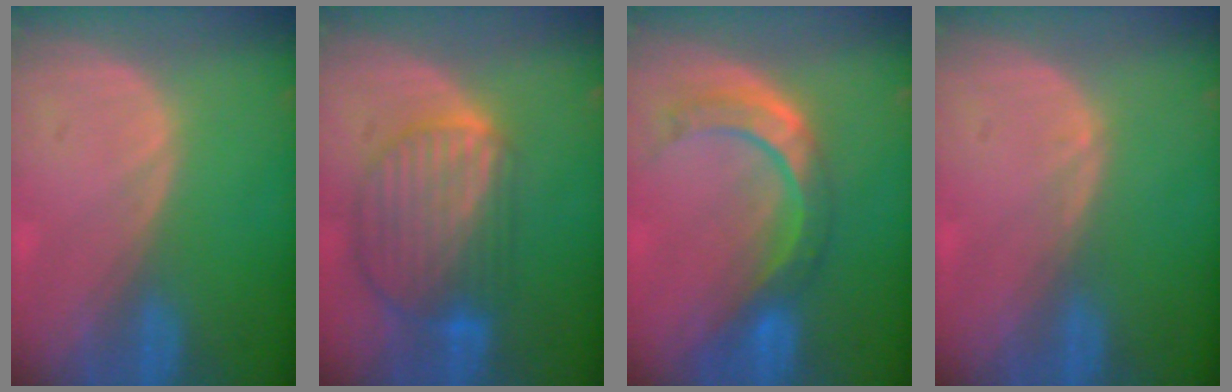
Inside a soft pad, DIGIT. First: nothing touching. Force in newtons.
{"total": 9.9, "press": 8.4, "slide": 5.2}
{"total": 8.5, "press": 7.2, "slide": 4.5}
{"total": 0.8, "press": 0.7, "slide": 0.1}